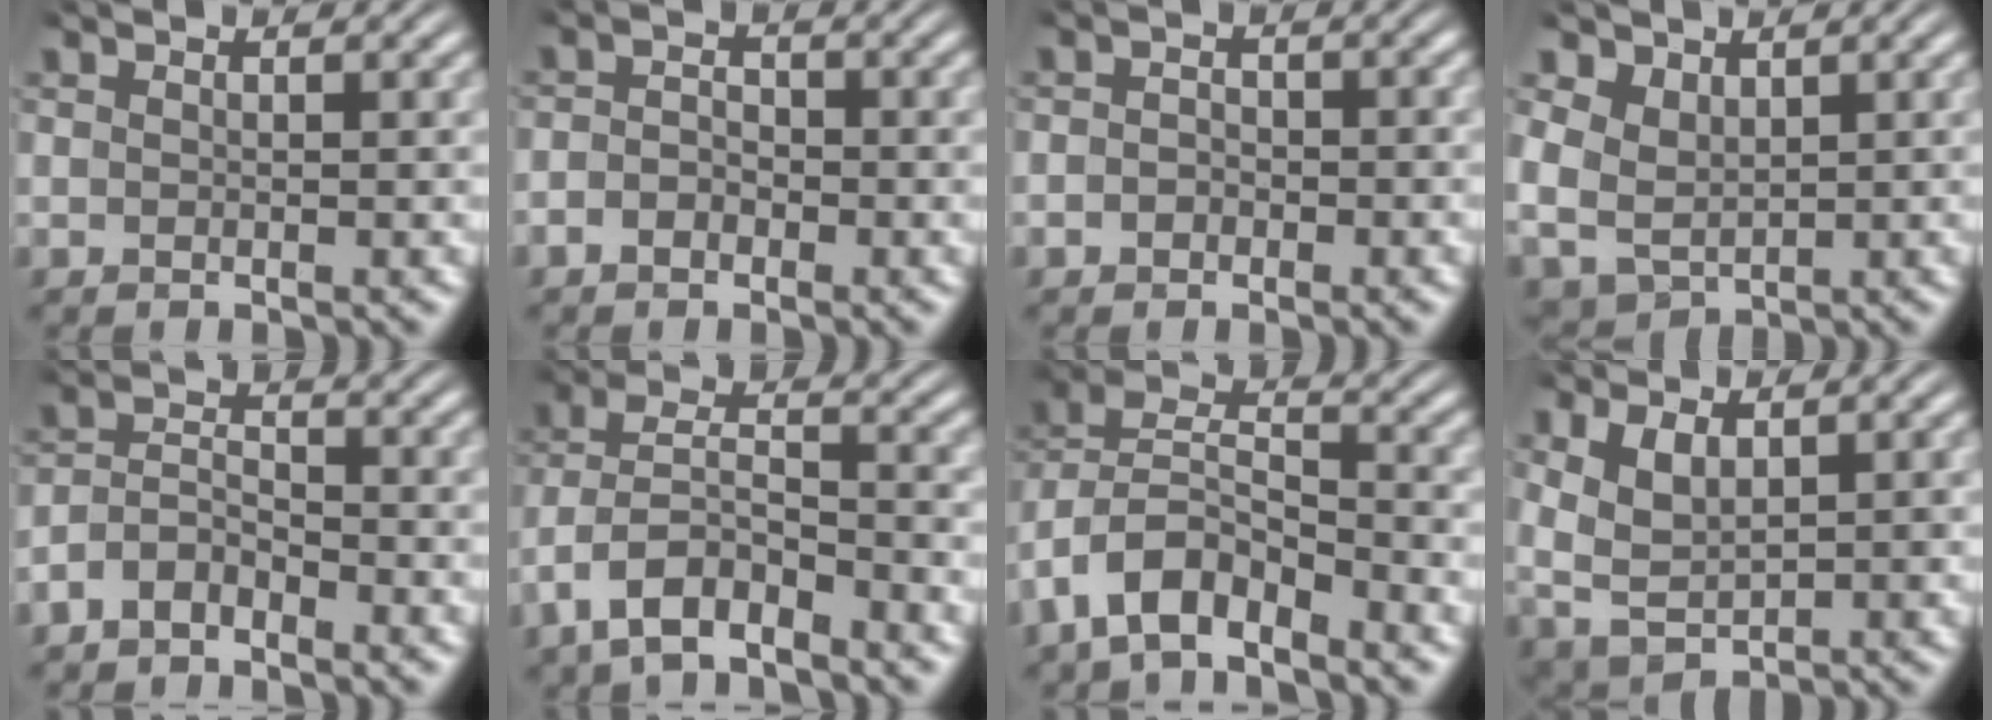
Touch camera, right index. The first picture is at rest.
{"total": 2.3, "force": [-1.2, 1.7, 0.8], "torque": [-0.016, -0.003, -0.024]}
{"total": 1.5, "force": [-0.9, 1.2, 0.3], "torque": [-0.003, -0.002, -0.020]}
{"total": 6.2, "force": [0.7, 5.6, 2.6], "torque": [-0.095, -0.037, 0.030]}
{"total": 4.3, "force": [-2.5, 3.2, 1.5], "torque": [-0.033, -0.007, -0.048]}
{"total": 5.5, "force": [-1.6, 4.5, 2.7], "torque": [-0.090, -0.022, -0.026]}
{"total": 7.6, "force": [-0.7, 6.6, 3.7], "torque": [-0.115, -0.017, -0.022]}
{"total": 6.7, "force": [0.1, 5.5, 3.8], "torque": [-0.110, -0.022, 0.012]}